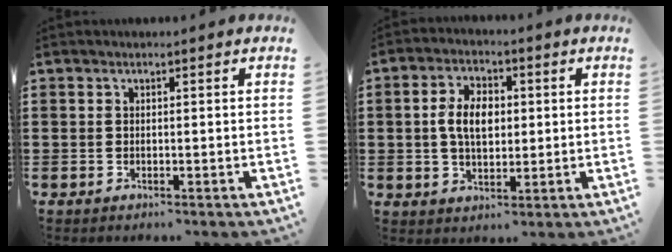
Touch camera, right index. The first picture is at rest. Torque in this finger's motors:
{"motor_torque": [0.81, 0.41, 0.25, 0.15]}